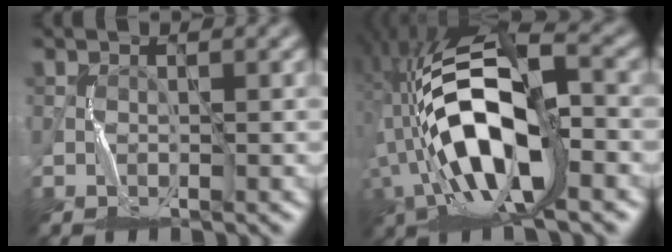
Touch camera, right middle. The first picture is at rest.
{"total": 13.5, "force": [-3.0, 5.4, 12.0], "torque": [-0.224, 0.018, -0.073]}